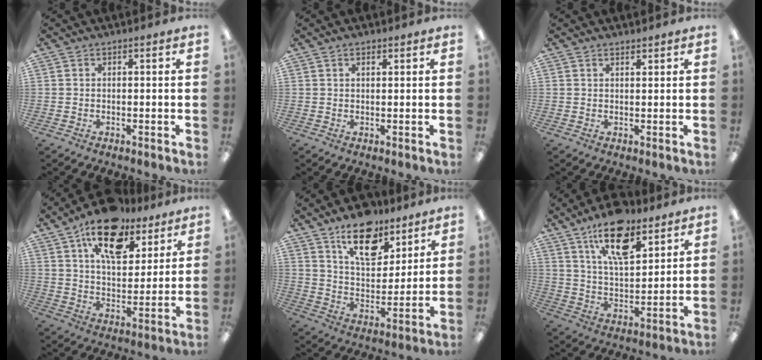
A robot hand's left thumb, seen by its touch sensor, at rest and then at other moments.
{"total": 1.3, "force": [0.9, 0.5, 0.7], "torque": [-0.008, -0.004, 0.015]}
{"total": 1.3, "force": [1.3, 0.3, 0.4], "torque": [-0.009, -0.002, 0.024]}
{"total": 18.0, "force": [11.7, 8.9, 10.5], "torque": [-0.160, -0.052, 0.200]}
{"total": 15.9, "force": [10.9, 8.0, 8.3], "torque": [-0.112, -0.060, 0.189]}
{"total": 15.8, "force": [10.1, 6.8, 10.1], "torque": [-0.166, -0.038, 0.172]}